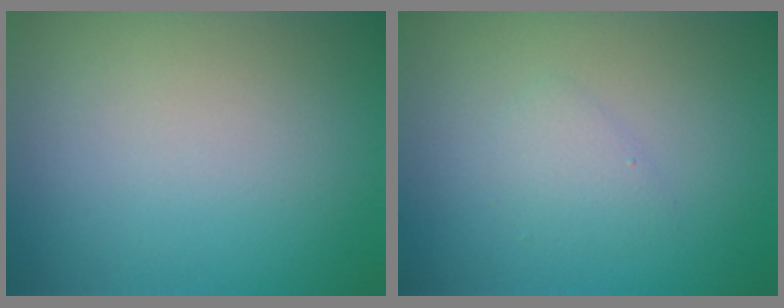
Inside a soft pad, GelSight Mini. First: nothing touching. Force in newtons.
{"total": 1.3, "press": 1.3, "slide": 0.1}